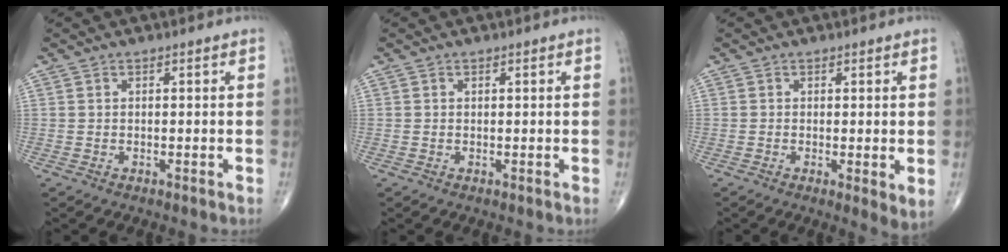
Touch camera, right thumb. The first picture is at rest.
{"total": 0.0}
{"total": 3.2, "force": [-0.2, 0.8, 3.1], "torque": [-0.053, -0.014, -0.007]}